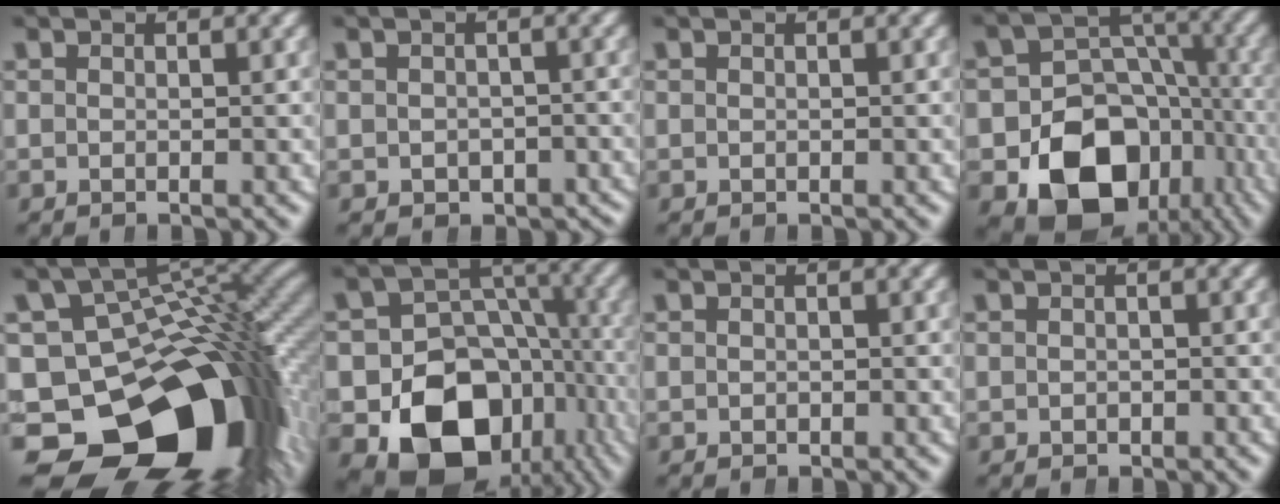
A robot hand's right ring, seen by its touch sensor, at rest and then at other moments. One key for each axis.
{"total": 3.4, "fx": -2.2, "fy": 2.4, "fz": 0.8, "tx": 0.000, "ty": -0.021, "tz": -0.021}
{"total": 0.0}
{"total": 17.3, "fx": -5.5, "fy": 13.2, "fz": 9.8, "tx": -0.173, "ty": -0.068, "tz": -0.063}
{"total": 30.2, "fx": -9.0, "fy": 19.6, "fz": 21.0, "tx": -0.335, "ty": -0.088, "tz": -0.107}
{"total": 19.2, "fx": -5.7, "fy": 14.6, "fz": 11.1, "tx": -0.200, "ty": -0.076, "tz": -0.065}
{"total": 0.5, "fx": -0.2, "fy": 0.5, "fz": 0.0, "tx": -0.002, "ty": -0.005, "tz": 0.002}
{"total": 0.8, "fx": -0.4, "fy": 0.7, "fz": 0.0, "tx": 0.000, "ty": -0.007, "tz": 0.001}